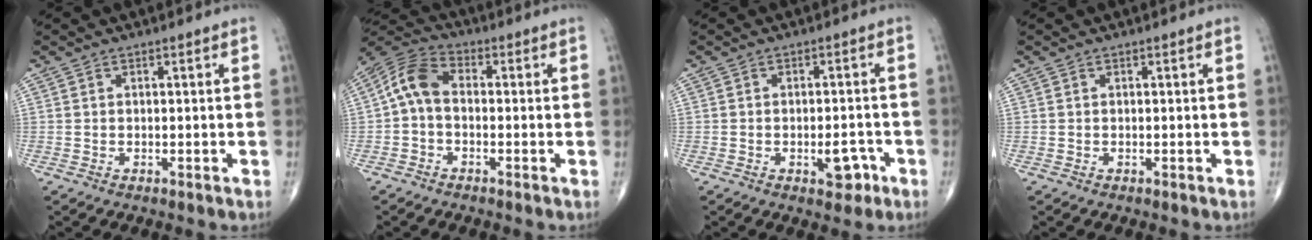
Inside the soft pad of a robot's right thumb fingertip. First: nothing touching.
{"total": 7.7, "force": [-0.4, 4.9, 5.9], "torque": [-0.109, 0.027, -0.024]}
{"total": 4.4, "force": [-1.9, 2.3, 3.3], "torque": [-0.029, 0.010, -0.022]}
{"total": 0.0}